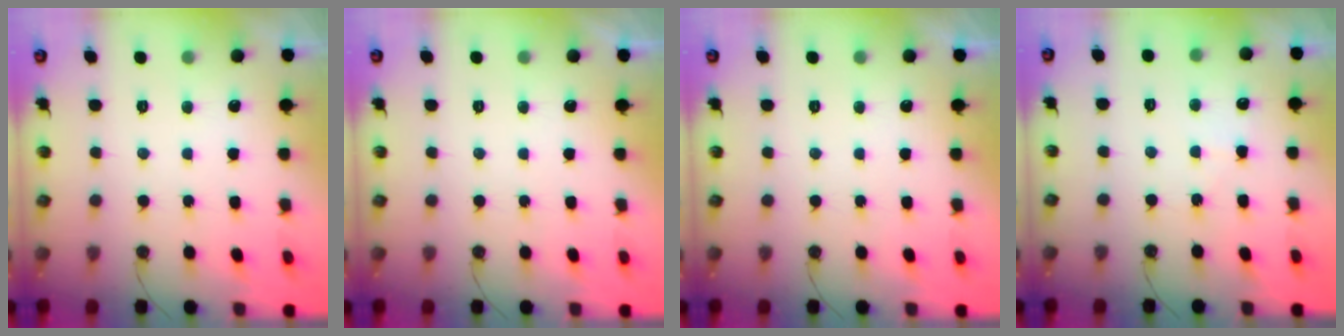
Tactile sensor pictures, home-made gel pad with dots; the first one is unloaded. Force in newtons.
{"total": 0.0}
{"total": 0.0}
{"total": 5.3, "press": 5.3, "slide": 0.3}